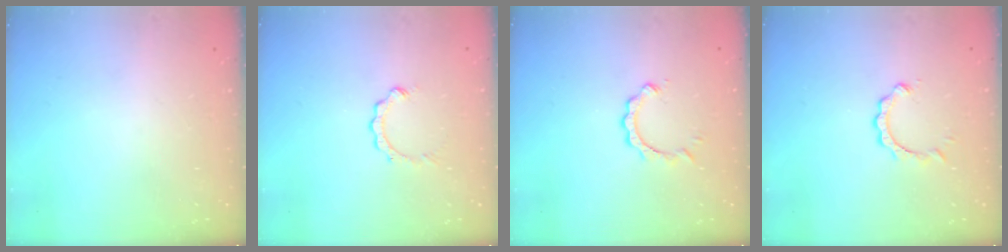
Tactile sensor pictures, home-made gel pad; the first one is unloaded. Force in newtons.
{"total": 2.5, "press": 2.5, "slide": 0.4}
{"total": 2.9, "press": 2.8, "slide": 0.3}
{"total": 2.1, "press": 2.1, "slide": 0.2}